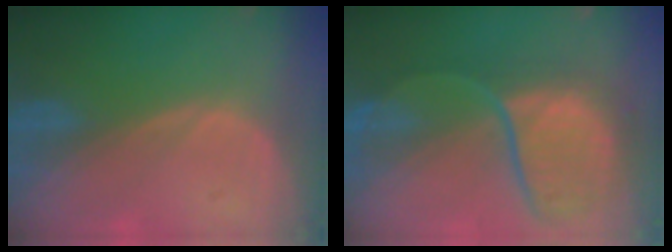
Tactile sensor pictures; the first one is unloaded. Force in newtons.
{"total": 10.5, "press": 9.6, "slide": 4.1}